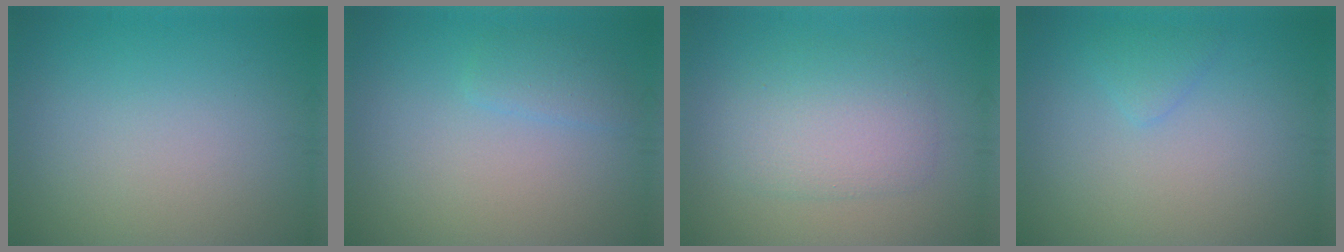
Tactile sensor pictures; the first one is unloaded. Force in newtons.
{"total": 1.6, "press": 1.6, "slide": 0.0}
{"total": 3.8, "press": 3.8, "slide": 0.1}
{"total": 1.2, "press": 1.1, "slide": 0.1}